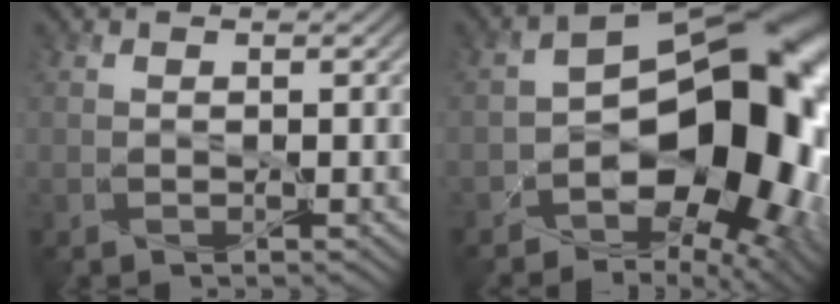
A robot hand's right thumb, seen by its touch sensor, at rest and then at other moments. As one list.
[{"total": 18.1, "force": [-5.4, 11.2, 13.2], "torque": [-0.138, -0.015, -0.085]}]